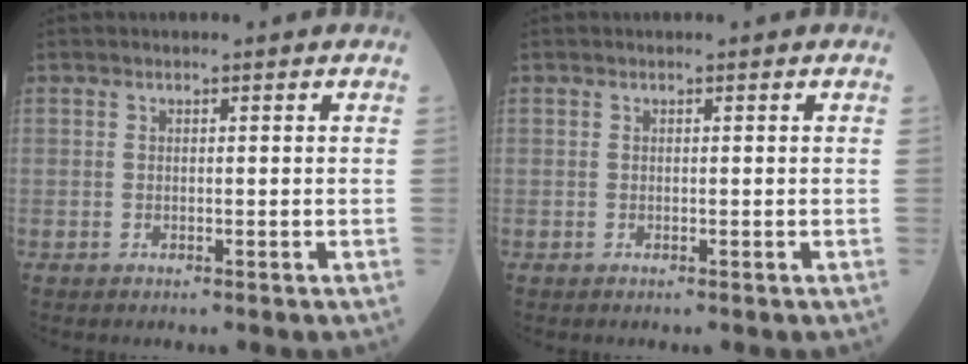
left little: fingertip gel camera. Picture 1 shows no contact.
{"total": 0.0}